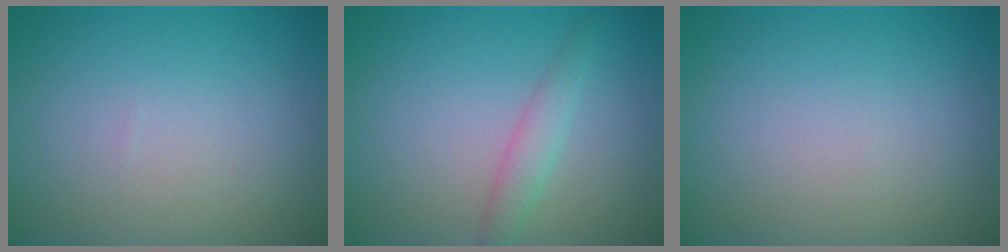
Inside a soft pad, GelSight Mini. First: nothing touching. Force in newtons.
{"total": 1.8, "press": 1.8, "slide": 0.1}
{"total": 0.0}